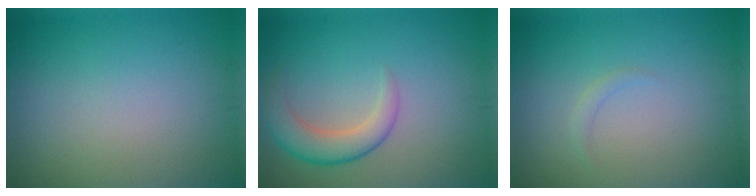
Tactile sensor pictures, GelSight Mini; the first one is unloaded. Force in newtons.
{"total": 3.6, "press": 3.6, "slide": 0.1}
{"total": 0.7, "press": 0.7, "slide": 0.1}